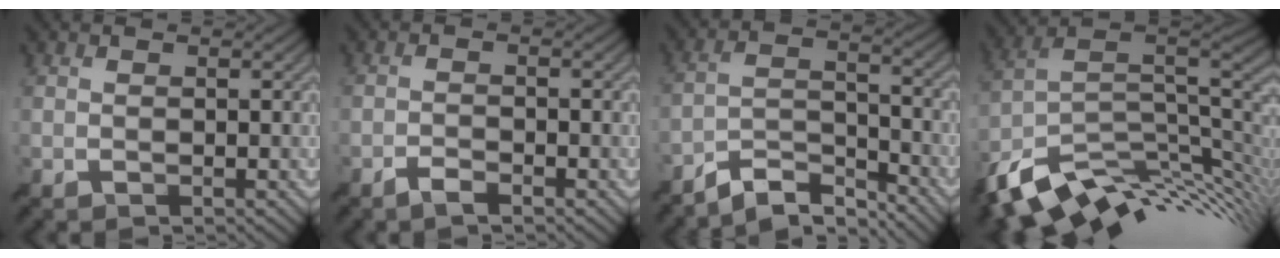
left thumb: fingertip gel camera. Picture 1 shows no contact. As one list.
[{"total": 1.9, "force": [-1.5, 0.4, 1.0], "torque": [-0.020, 0.001, -0.031]}, {"total": 6.7, "force": [-6.0, 1.7, 2.3], "torque": [-0.044, -0.003, -0.117]}, {"total": 14.3, "force": [-6.6, 7.2, 10.5], "torque": [-0.215, -0.030, -0.108]}]